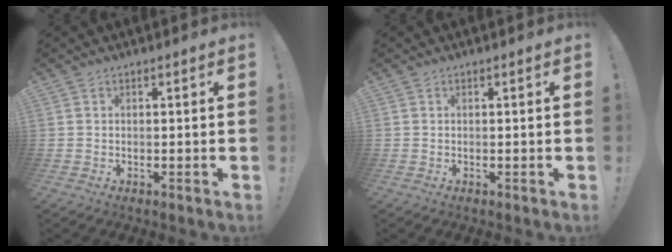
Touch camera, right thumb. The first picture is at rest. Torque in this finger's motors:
{"motor_torque": [0.00, 0.00, 0.00, 0.00, 0.00]}